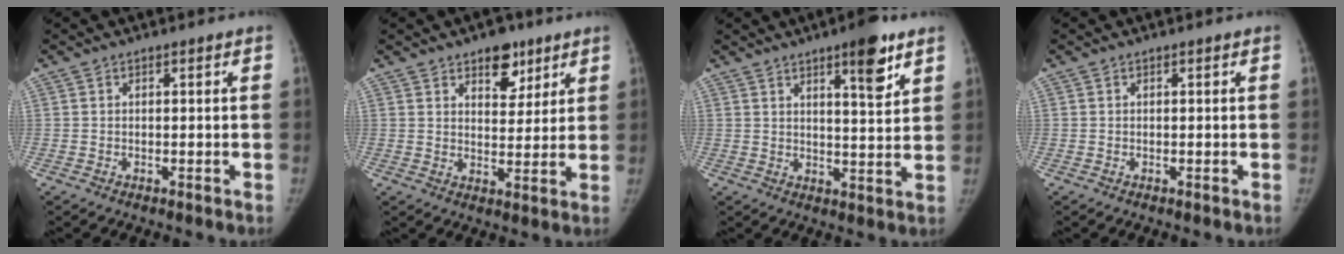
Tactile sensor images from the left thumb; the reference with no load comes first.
{"total": 7.6, "force": [4.8, 4.3, 4.1], "torque": [-0.023, -0.026, 0.070]}
{"total": 8.7, "force": [5.1, 2.0, 6.7], "torque": [-0.084, -0.030, 0.073]}
{"total": 0.0}